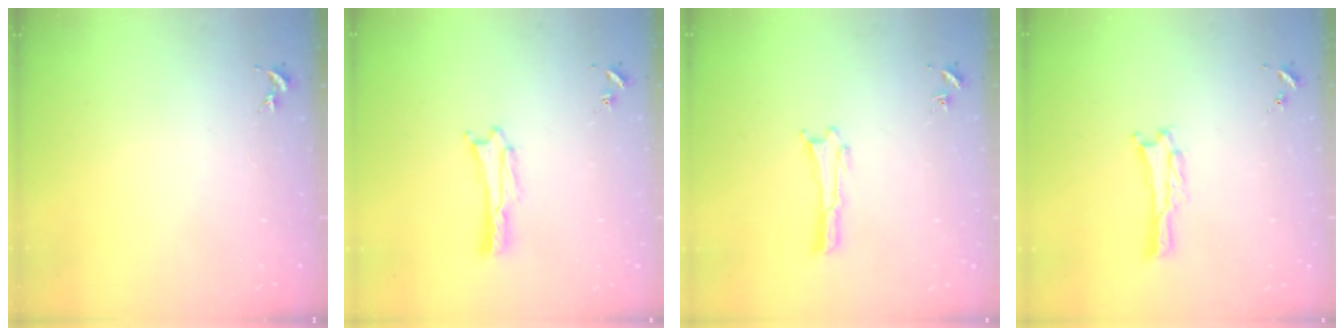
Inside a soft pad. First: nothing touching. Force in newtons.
{"total": 0.0}
{"total": 0.0}
{"total": 0.9, "press": 0.9, "slide": 0.1}